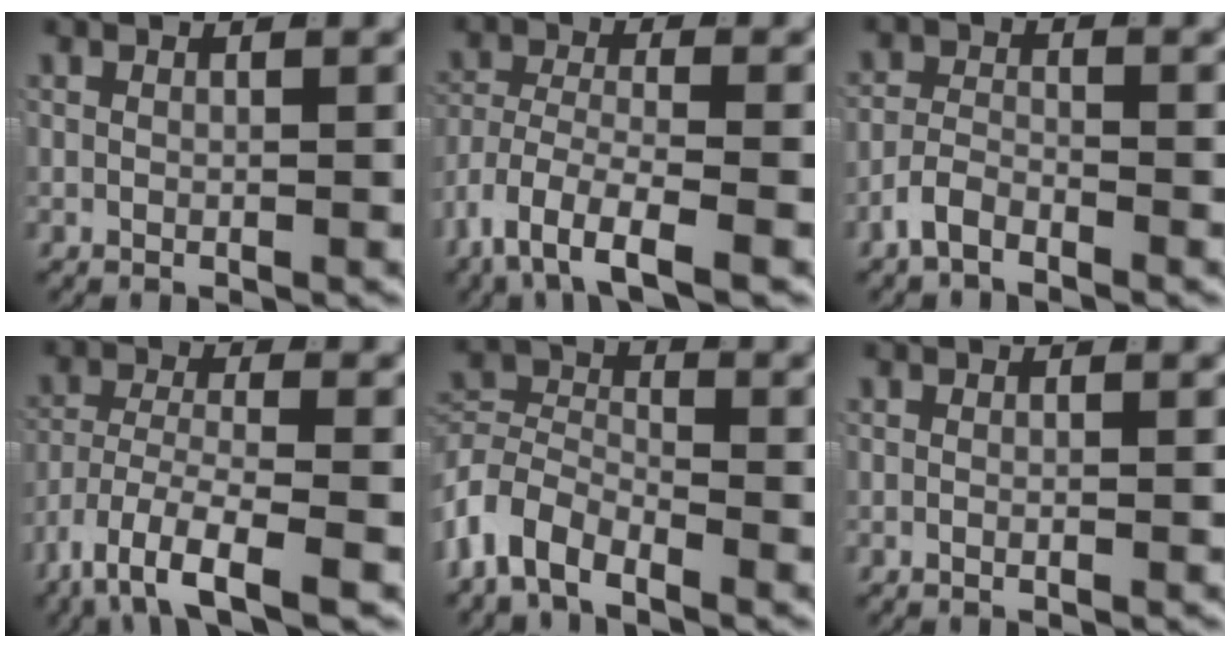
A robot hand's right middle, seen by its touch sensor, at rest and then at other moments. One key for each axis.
{"total": 6.2, "fx": -3.4, "fy": 2.9, "fz": 4.3, "tx": -0.102, "ty": -0.033, "tz": -0.045}
{"total": 2.3, "fx": -1.9, "fy": 0.9, "fz": 0.9, "tx": -0.010, "ty": 0.001, "tz": -0.043}
{"total": 7.0, "fx": -4.3, "fy": 2.5, "fz": 4.9, "tx": -0.106, "ty": -0.031, "tz": -0.059}
{"total": 6.4, "fx": -2.6, "fy": 5.1, "fz": 2.9, "tx": -0.082, "ty": -0.024, "tz": -0.052}
{"total": 0.5, "fx": -0.4, "fy": 0.2, "fz": 0.2, "tx": -0.006, "ty": 0.003, "tz": -0.010}